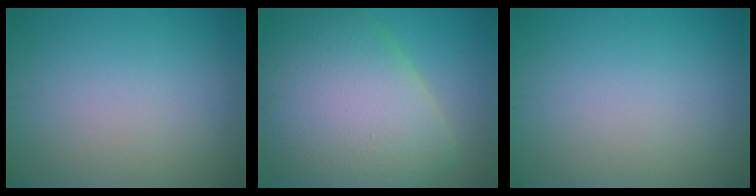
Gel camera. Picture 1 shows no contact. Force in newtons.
{"total": 11.5, "press": 11.5, "slide": 0.9}
{"total": 0.0}